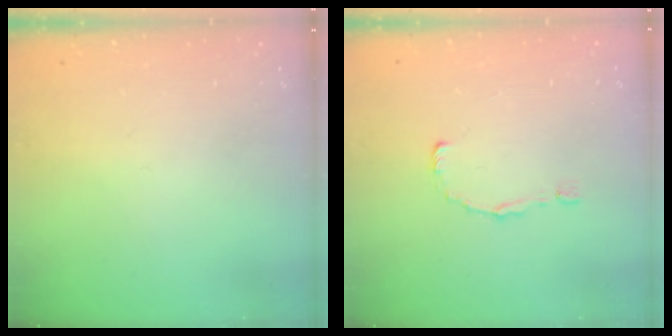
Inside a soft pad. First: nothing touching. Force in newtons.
{"total": 0.0}